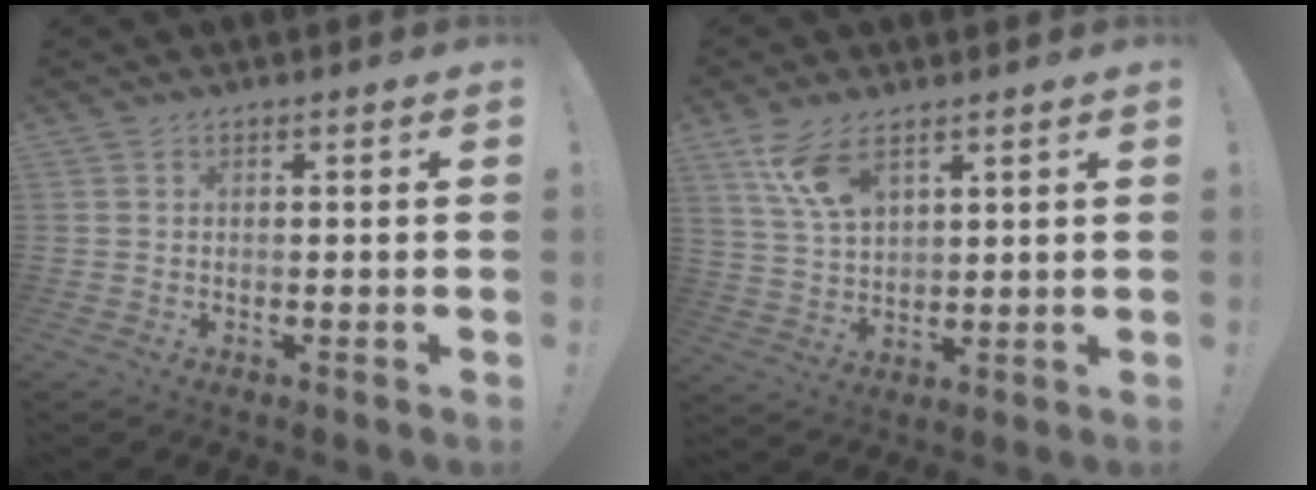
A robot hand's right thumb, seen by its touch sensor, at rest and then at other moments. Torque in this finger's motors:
{"motor_torque": [0.25, -0.08, 0.59, 0.35, 0.11]}